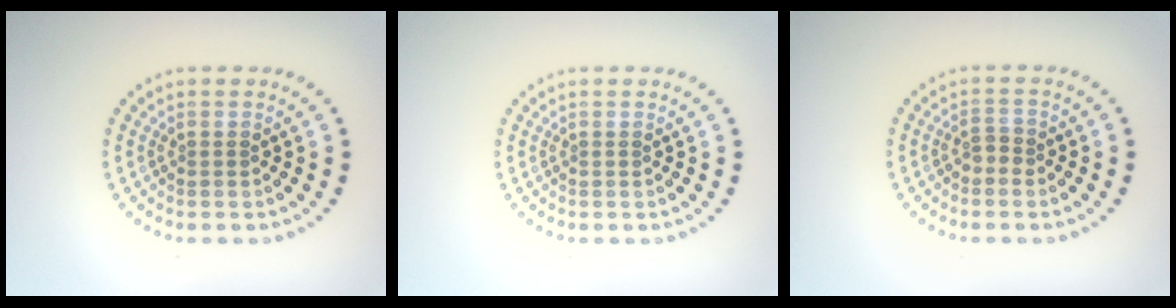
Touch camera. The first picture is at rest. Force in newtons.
{"total": 0.0}
{"total": 1.2, "press": 1.0, "slide": 0.6}